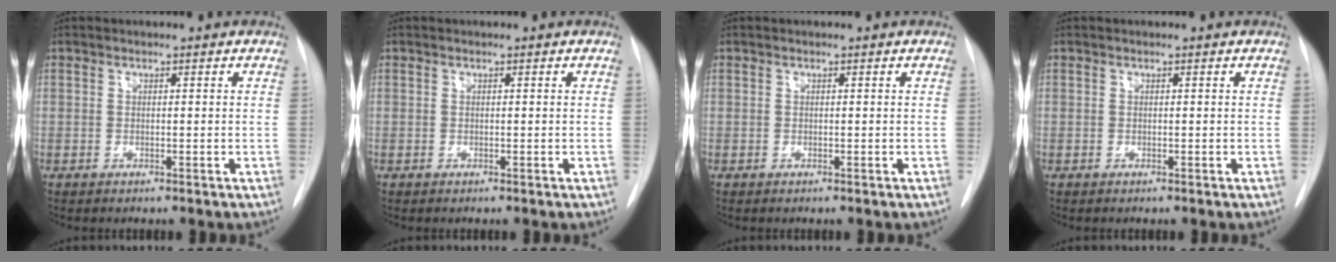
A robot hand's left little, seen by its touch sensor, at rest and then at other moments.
{"total": 0.0}
{"total": 0.0}
{"total": 0.0}